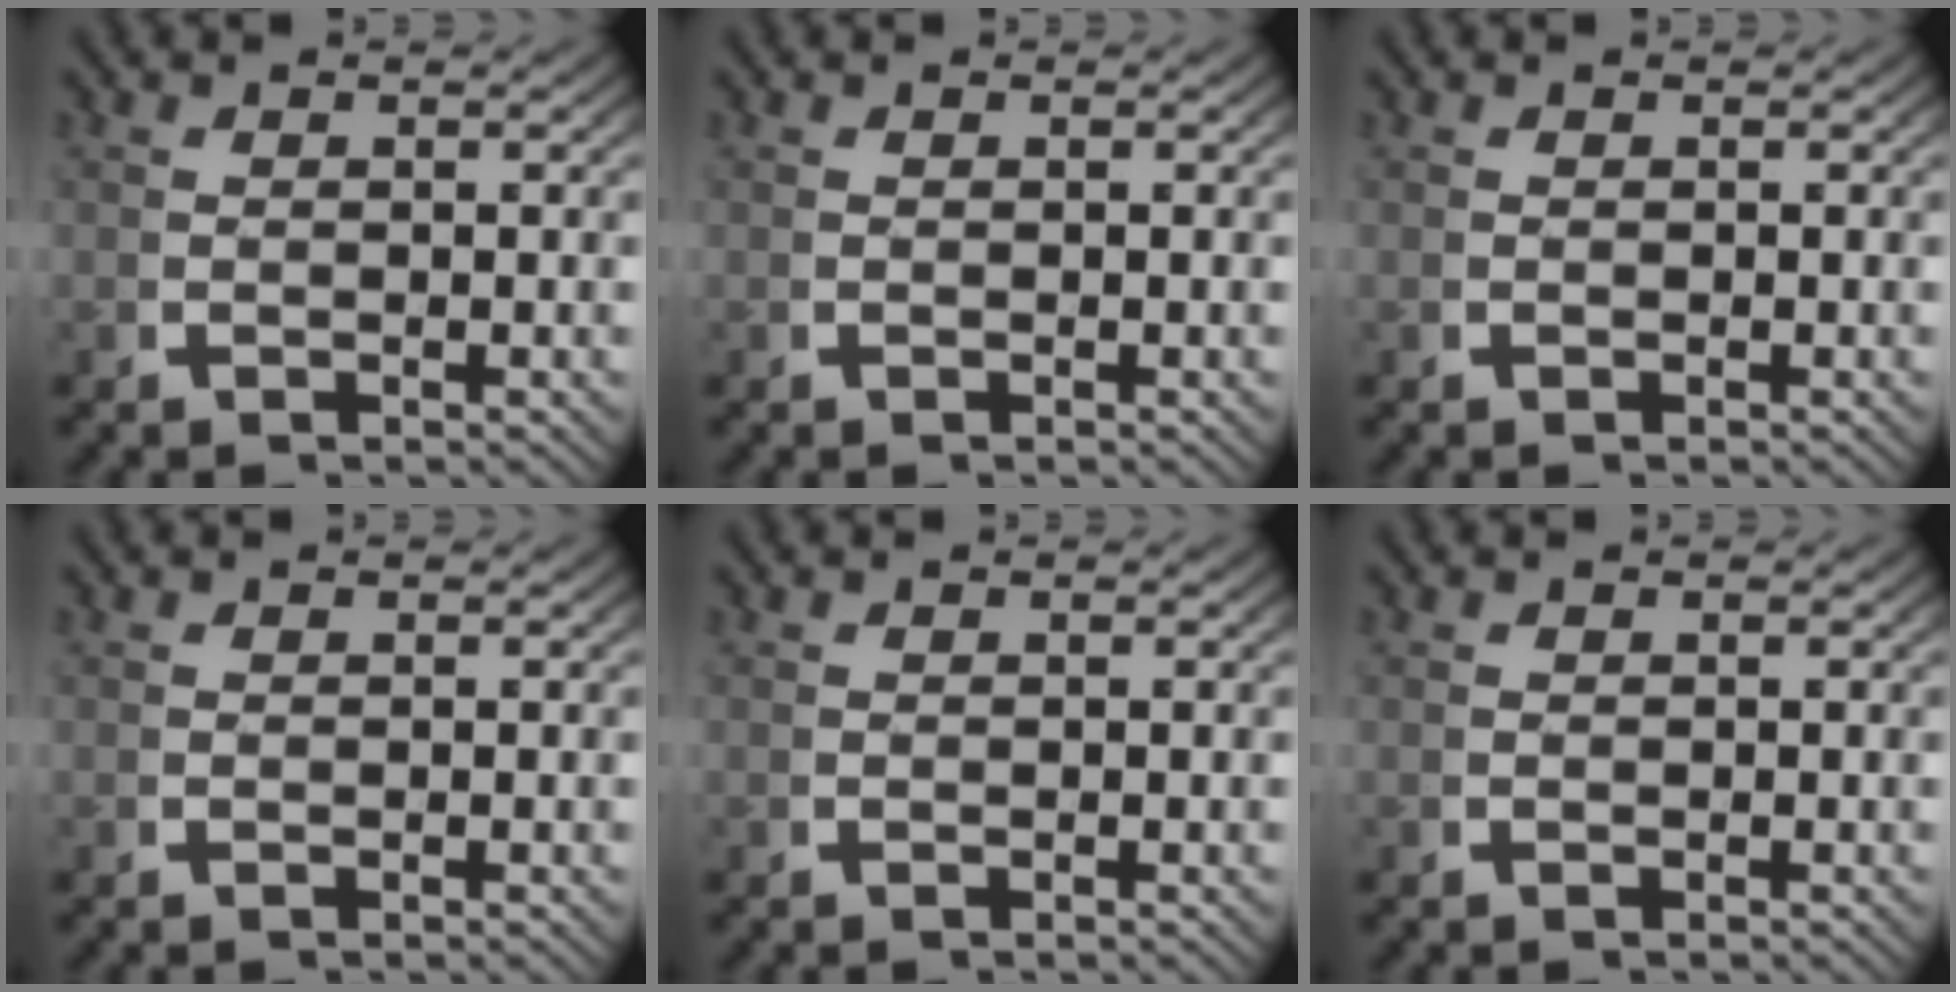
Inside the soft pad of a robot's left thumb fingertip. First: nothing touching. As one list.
[{"total": 0.0}, {"total": 0.0}, {"total": 0.0}, {"total": 0.0}, {"total": 0.0}]